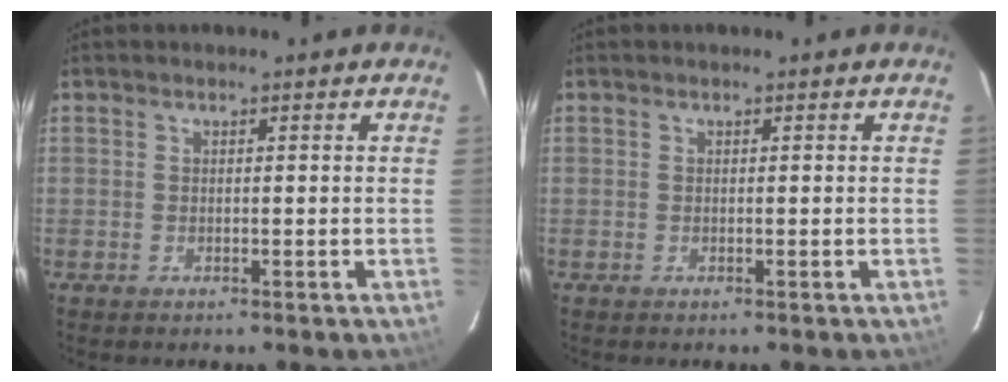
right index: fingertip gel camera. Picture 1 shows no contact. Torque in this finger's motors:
{"motor_torque": [0.00, 0.00, 0.00, 0.00]}